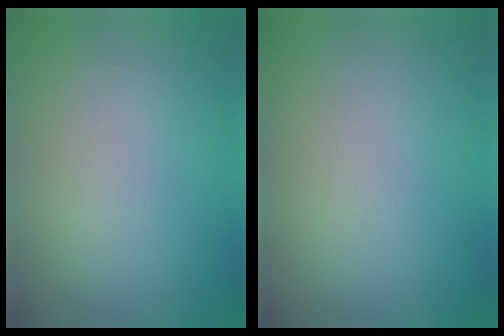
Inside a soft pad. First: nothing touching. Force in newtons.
{"total": 0.0}